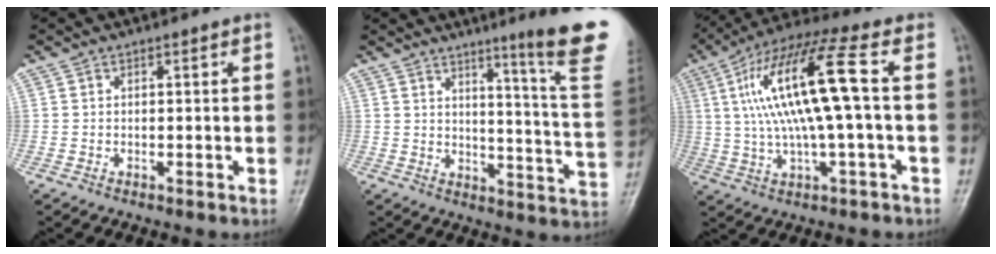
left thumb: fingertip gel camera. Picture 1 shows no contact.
{"total": 17.6, "force": [10.9, -0.2, 13.8], "torque": [-0.162, -0.088, 0.136]}
{"total": 16.7, "force": [1.9, 3.1, 16.3], "torque": [-0.332, 0.036, 0.032]}